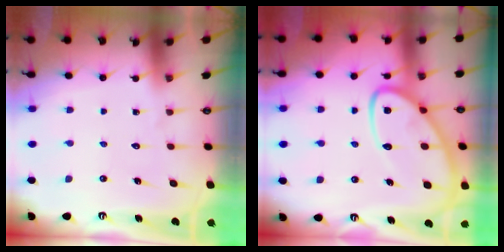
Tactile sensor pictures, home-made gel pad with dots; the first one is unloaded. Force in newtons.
{"total": 13.3, "press": 13.3, "slide": 1.0}